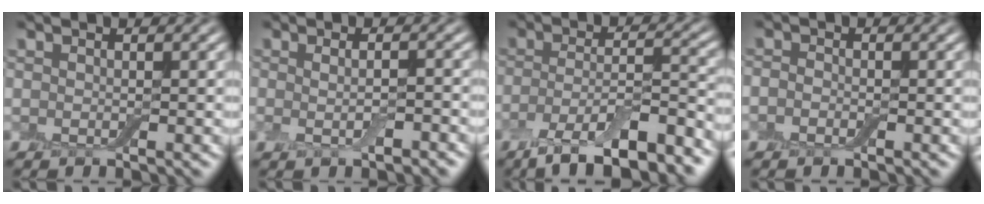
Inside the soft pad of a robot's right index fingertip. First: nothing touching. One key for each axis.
{"total": 2.0, "fx": -0.3, "fy": 0.5, "fz": 1.9, "tx": -0.040, "ty": -0.005, "tz": -0.007}
{"total": 9.3, "fx": -6.3, "fy": 2.6, "fz": 6.3, "tx": -0.111, "ty": -0.007, "tz": -0.112}
{"total": 1.0, "fx": -0.6, "fy": 0.7, "fz": 0.5, "tx": -0.009, "ty": 0.002, "tz": -0.017}